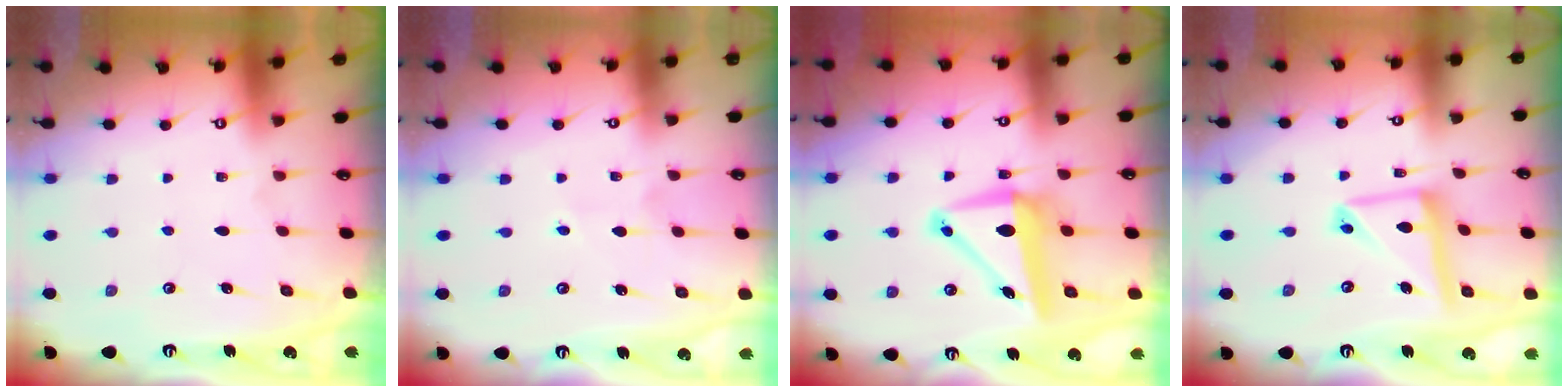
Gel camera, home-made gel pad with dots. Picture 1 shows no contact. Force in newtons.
{"total": 3.5, "press": 3.3, "slide": 1.1}
{"total": 9.8, "press": 9.6, "slide": 1.7}
{"total": 13.6, "press": 13.5, "slide": 1.5}